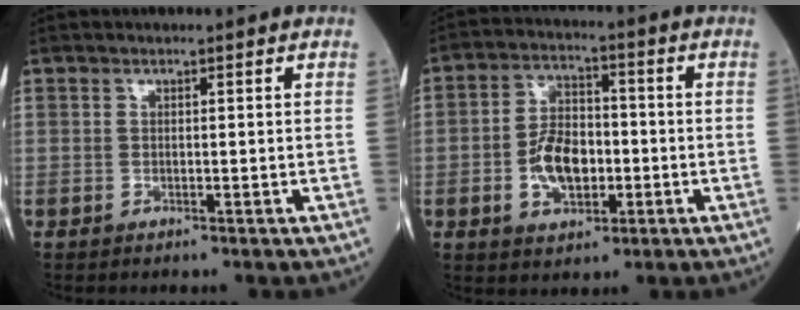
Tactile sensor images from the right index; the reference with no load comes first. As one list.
[{"total": 8.5, "force": [-1.9, 4.7, 6.8], "torque": [-0.134, 0.012, -0.031]}]